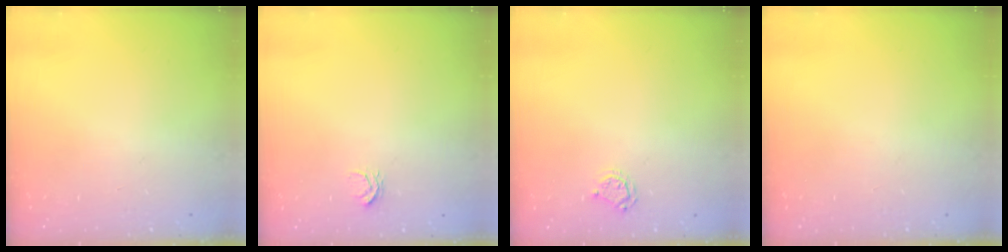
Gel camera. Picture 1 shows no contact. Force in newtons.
{"total": 2.6, "press": 2.6, "slide": 0.2}
{"total": 4.1, "press": 4.1, "slide": 0.4}
{"total": 0.0}